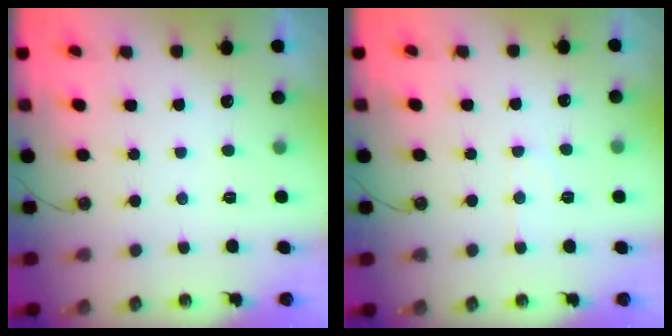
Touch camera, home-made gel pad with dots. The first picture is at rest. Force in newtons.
{"total": 5.5, "press": 5.5, "slide": 0.7}